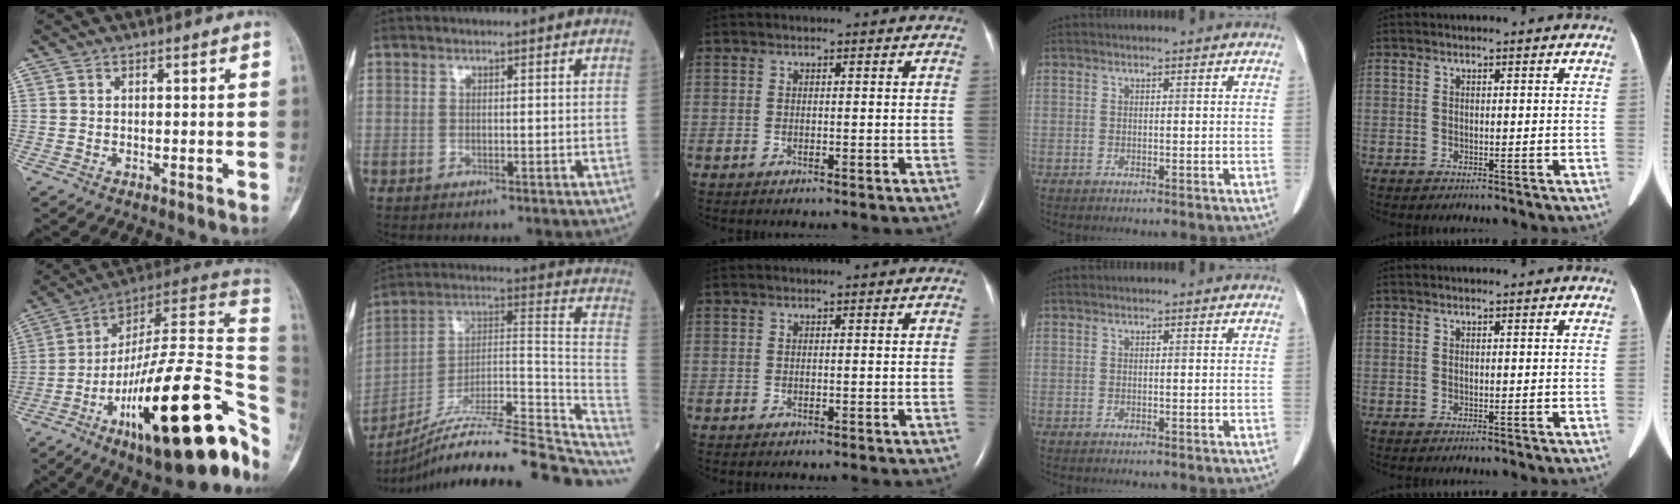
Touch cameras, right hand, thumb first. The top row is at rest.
{"thumb": {"total": 33.9, "force": [-12.4, 10.2, 29.9], "torque": [-0.378, 0.064, -0.191]}, "index": {"total": 24.2, "force": [-19.9, 2.1, 13.5], "torque": [-0.156, 0.033, -0.312]}}